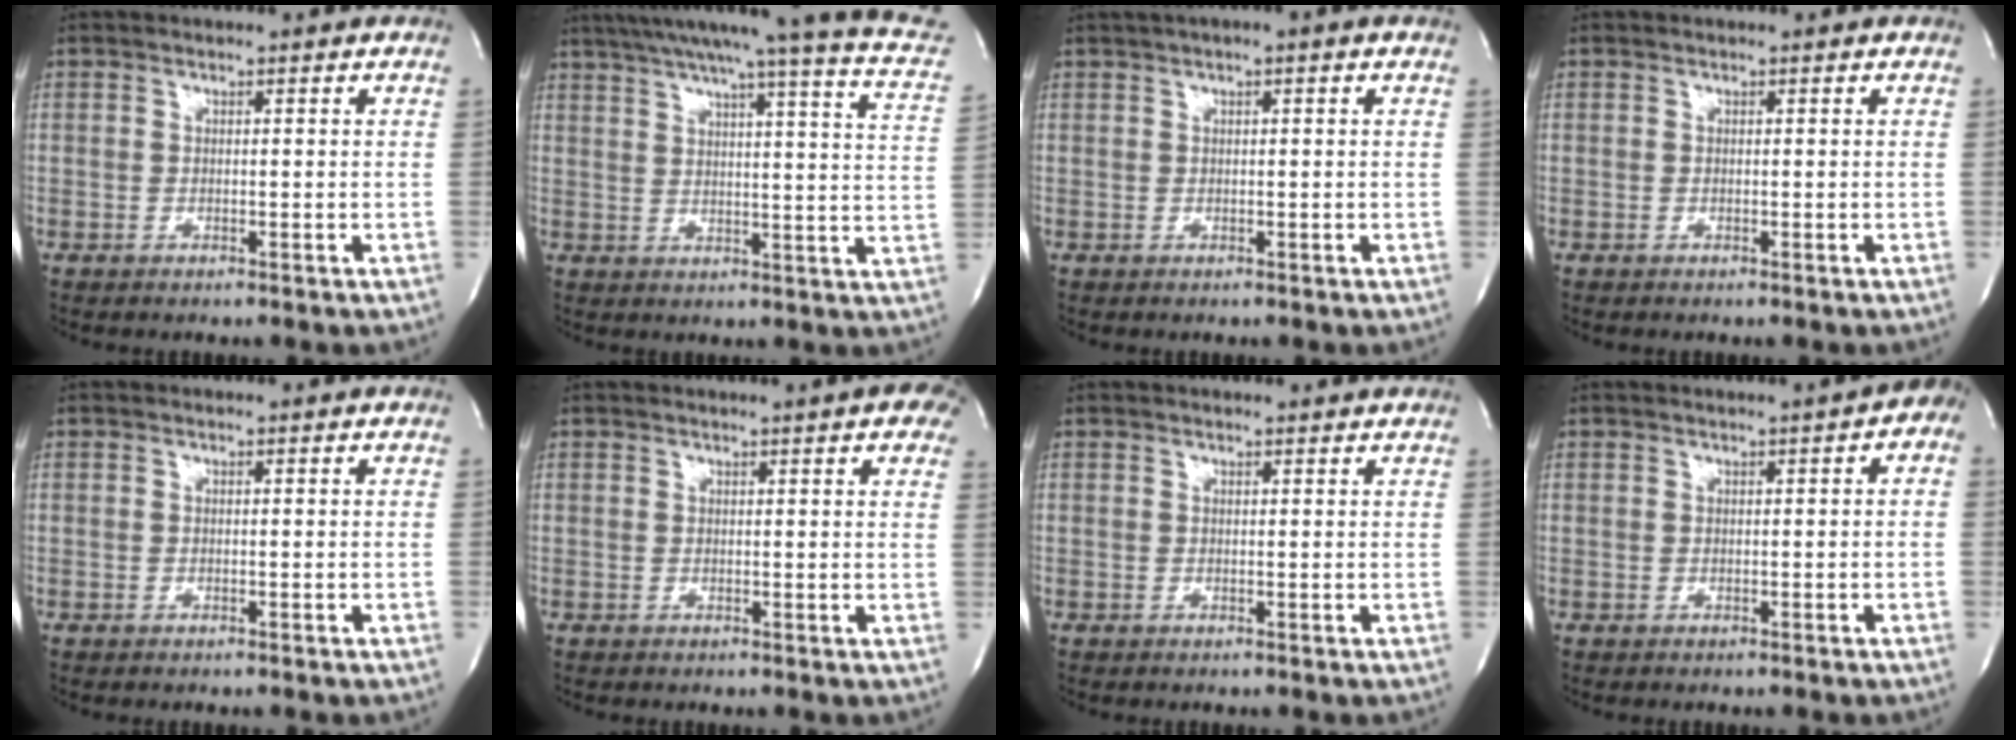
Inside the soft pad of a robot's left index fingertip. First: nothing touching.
{"total": 21.6, "force": [17.2, 0.2, 13.1], "torque": [-0.194, -0.021, 0.206]}
{"total": 2.7, "force": [1.0, 0.3, 2.5], "torque": [-0.044, 0.013, 0.011]}
{"total": 0.0}
{"total": 0.0}
{"total": 6.7, "force": [4.6, 1.4, 4.7], "torque": [-0.053, 0.002, 0.038]}
{"total": 4.2, "force": [4.0, 0.3, 1.3], "torque": [-0.016, 0.020, 0.041]}
{"total": 3.1, "force": [1.1, 0.8, 2.8], "torque": [-0.026, 0.011, 0.006]}